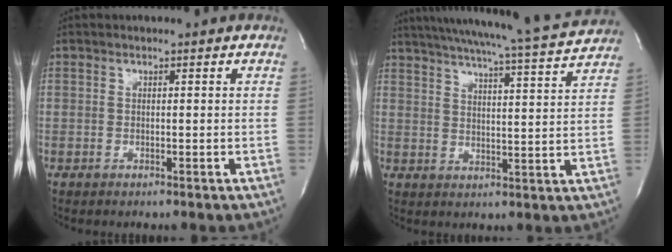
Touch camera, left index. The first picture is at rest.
{"total": 19.3, "force": [17.6, -0.4, 7.7], "torque": [-0.128, -0.031, 0.230]}